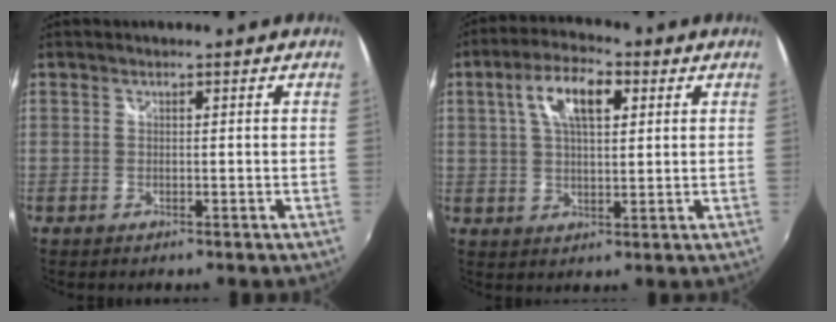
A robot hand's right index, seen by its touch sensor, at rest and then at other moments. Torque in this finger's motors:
{"motor_torque": [0.42, 0.31, 0.22, 0.12]}